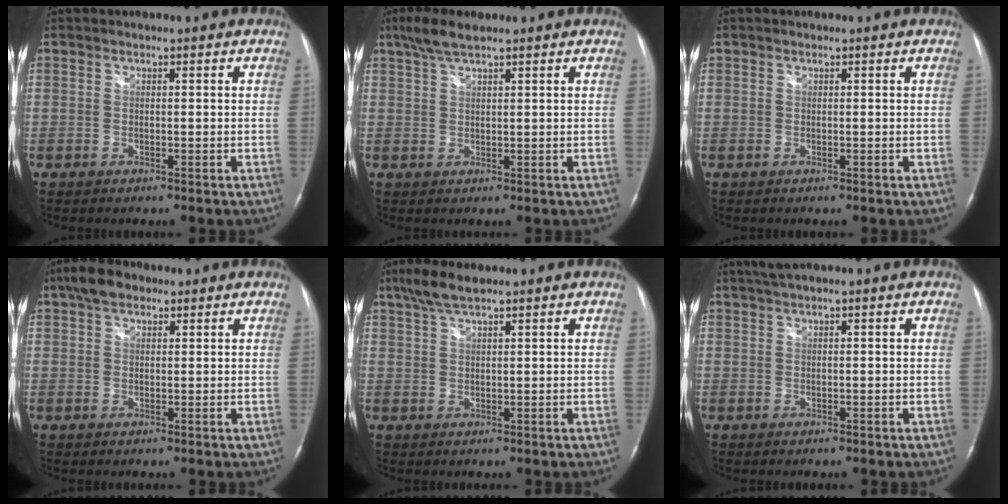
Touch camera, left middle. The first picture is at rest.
{"total": 4.3, "force": [3.3, 0.7, 2.8], "torque": [-0.064, 0.015, 0.065]}
{"total": 0.0}
{"total": 4.3, "force": [2.8, 2.3, 2.3], "torque": [-0.049, 0.020, 0.050]}
{"total": 4.7, "force": [3.6, 0.8, 3.0], "torque": [-0.069, 0.015, 0.070]}
{"total": 2.1, "force": [1.5, -0.1, 1.4], "torque": [-0.032, 0.020, 0.032]}